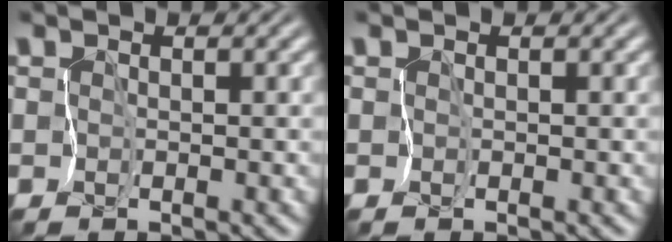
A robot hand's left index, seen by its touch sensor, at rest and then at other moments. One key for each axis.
{"total": 0.0}